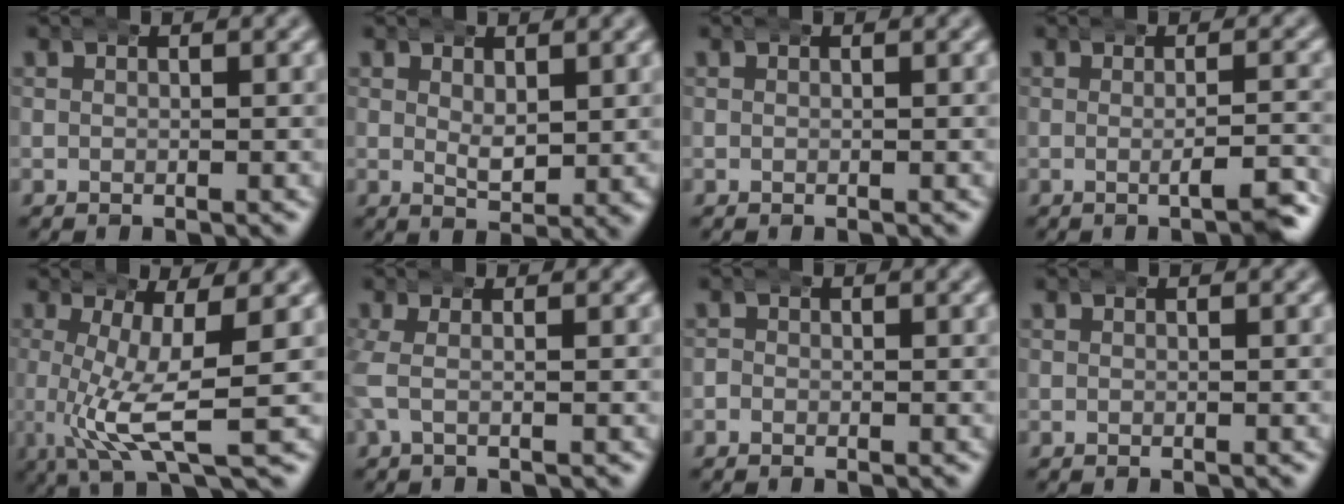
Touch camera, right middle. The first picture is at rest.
{"total": 2.4, "force": [1.2, 0.7, 1.9], "torque": [-0.026, -0.006, 0.025]}
{"total": 0.0}
{"total": 2.4, "force": [-1.1, -0.2, 2.1], "torque": [-0.027, 0.008, -0.027]}
{"total": 6.3, "force": [0.3, 1.2, 6.2], "torque": [-0.117, -0.012, 0.007]}
{"total": 1.7, "force": [0.0, 0.4, 1.7], "torque": [-0.044, 0.004, 0.000]}
{"total": 0.5, "force": [-0.4, 0.3, 0.0], "torque": [0.003, -0.001, -0.008]}
{"total": 0.0}